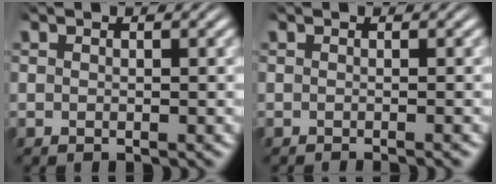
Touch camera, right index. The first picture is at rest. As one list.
[{"total": 0.7, "force": [-0.7, -0.3, 0.0], "torque": [0.003, 0.003, -0.012]}]